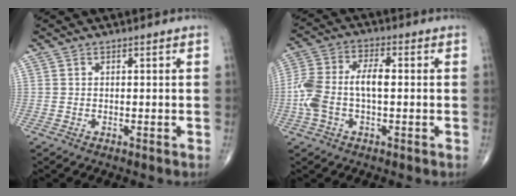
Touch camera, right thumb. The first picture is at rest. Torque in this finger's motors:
{"motor_torque": [0.98, 0.78, 1.01, -0.38, 0.11]}